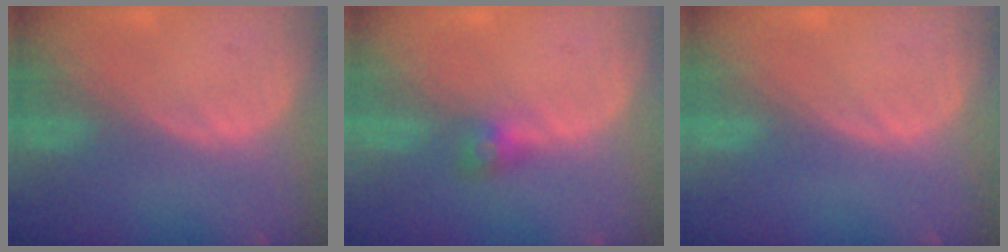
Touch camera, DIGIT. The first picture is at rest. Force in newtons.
{"total": 2.6, "press": 2.5, "slide": 0.7}
{"total": 0.0}